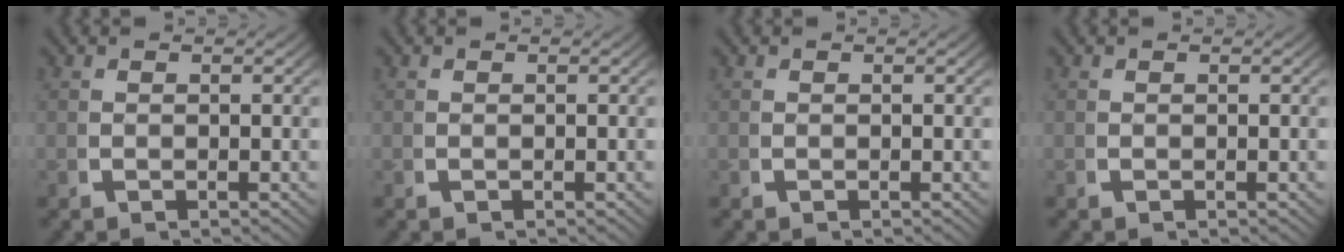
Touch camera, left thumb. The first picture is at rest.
{"total": 0.0}
{"total": 0.0}
{"total": 0.0}